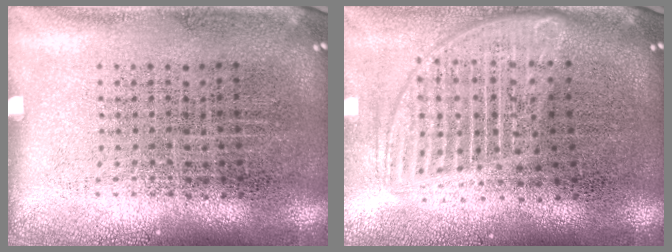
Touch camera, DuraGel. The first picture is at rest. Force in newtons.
{"total": 1.8, "press": 1.5, "slide": 0.9}